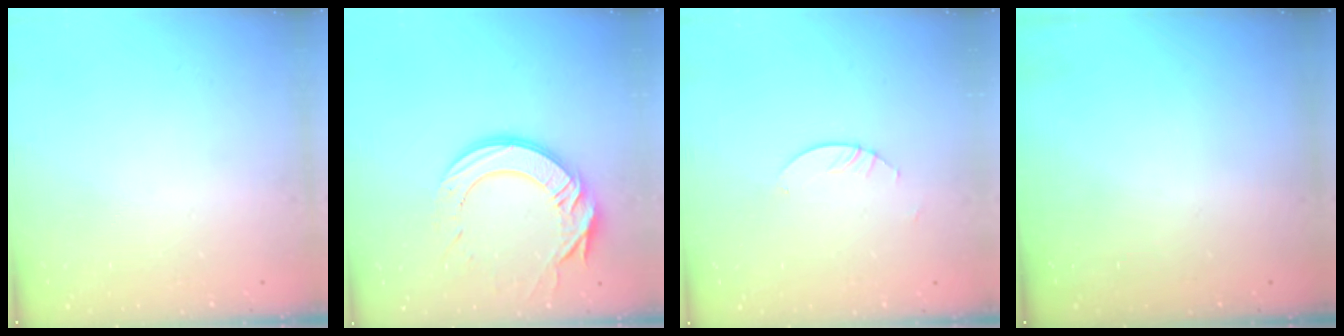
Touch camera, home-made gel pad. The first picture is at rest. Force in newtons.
{"total": 16.4, "press": 16.4, "slide": 1.2}
{"total": 2.4, "press": 2.4, "slide": 0.2}
{"total": 0.0}